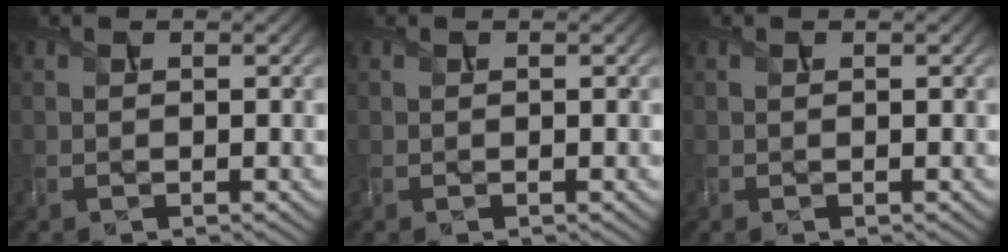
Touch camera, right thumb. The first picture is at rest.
{"total": 0.0}
{"total": 0.0}